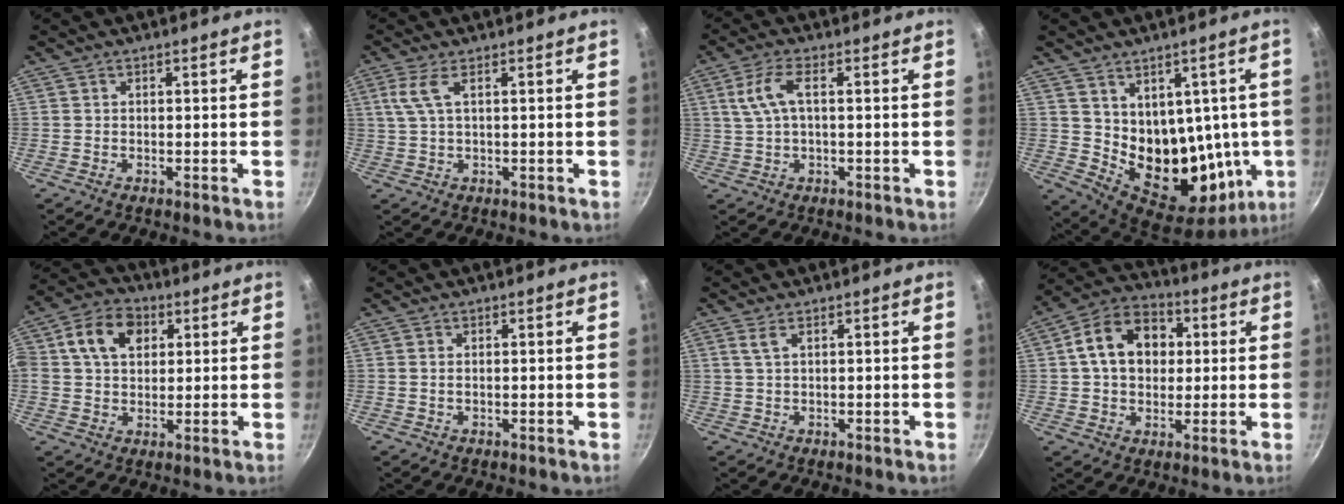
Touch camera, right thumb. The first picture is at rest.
{"total": 4.3, "force": [1.3, 1.2, 3.9], "torque": [-0.097, 0.005, 0.030]}
{"total": 6.0, "force": [0.9, 2.2, 5.5], "torque": [-0.127, 0.012, 0.018]}
{"total": 17.2, "force": [2.9, 12.2, 11.7], "torque": [-0.123, -0.041, 0.071]}
{"total": 11.0, "force": [3.2, 8.1, 6.7], "torque": [-0.101, 0.010, 0.036]}
{"total": 0.7, "force": [0.1, 0.3, 0.6], "torque": [-0.011, 0.000, 0.001]}
{"total": 1.9, "force": [0.9, 0.7, 1.6], "torque": [-0.033, -0.001, 0.019]}
{"total": 13.8, "force": [2.4, 10.4, 8.7], "torque": [-0.117, 0.022, 0.024]}